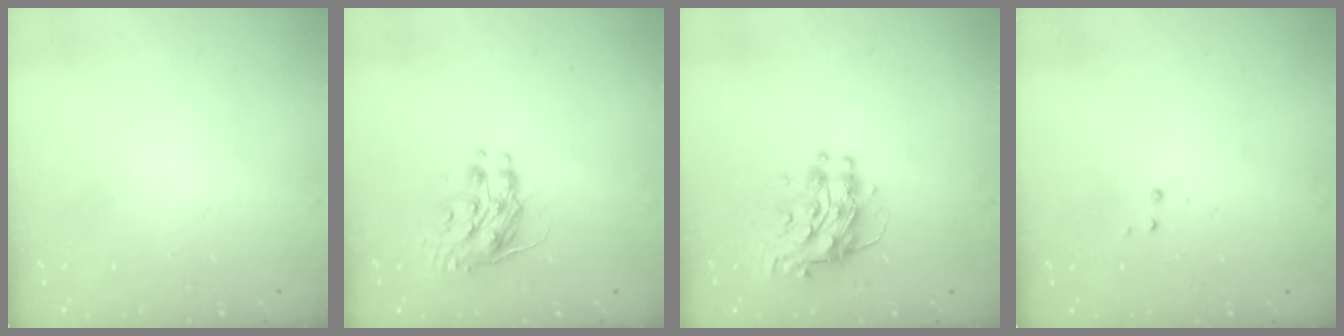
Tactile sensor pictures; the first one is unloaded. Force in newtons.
{"total": 8.9, "press": 8.9, "slide": 0.3}
{"total": 9.8, "press": 9.8, "slide": 1.1}
{"total": 2.9, "press": 2.8, "slide": 0.4}